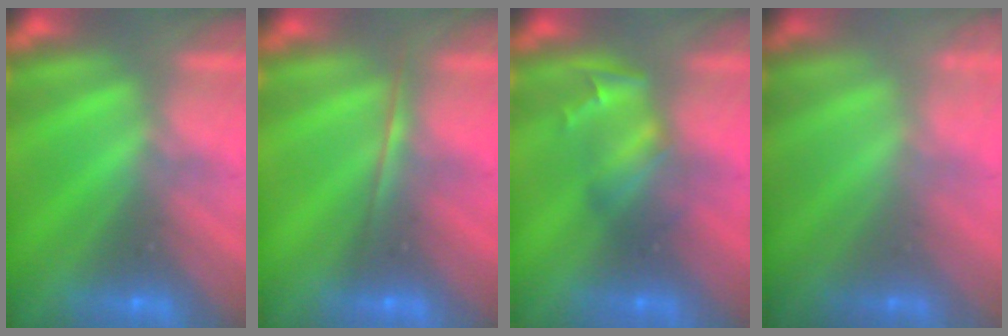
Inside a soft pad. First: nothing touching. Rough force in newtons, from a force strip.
{"total": 1.7}
{"total": 2.5}
{"total": 2.0}